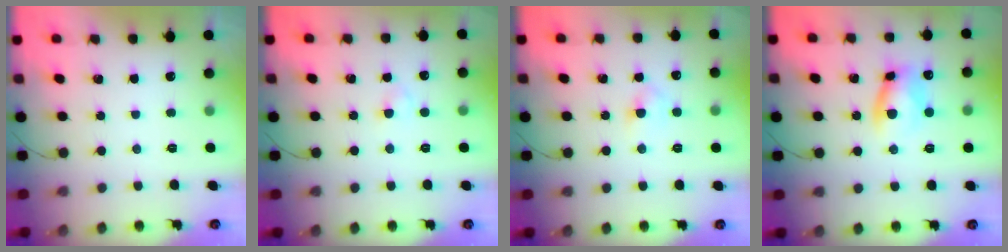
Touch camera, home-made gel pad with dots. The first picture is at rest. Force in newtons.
{"total": 1.9, "press": 1.6, "slide": 1.0}
{"total": 3.9, "press": 3.7, "slide": 1.2}
{"total": 7.8, "press": 7.8, "slide": 0.4}